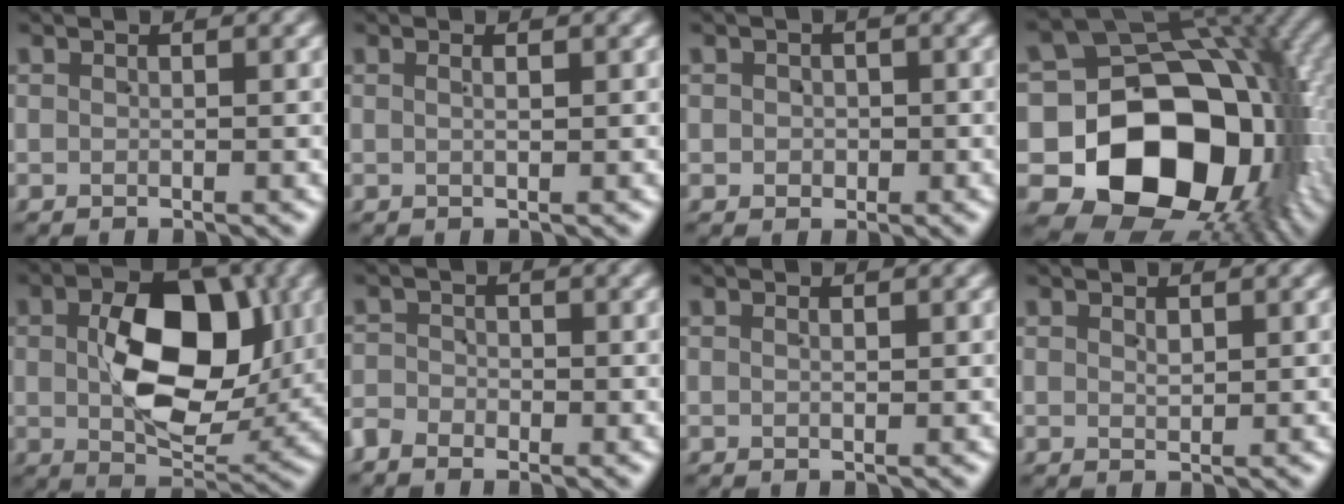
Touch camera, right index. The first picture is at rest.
{"total": 0.6, "force": [0.0, -0.1, 0.6], "torque": [-0.009, -0.002, 0.000]}
{"total": 1.5, "force": [-0.3, 1.4, 0.3], "torque": [0.002, -0.003, -0.002]}
{"total": 29.7, "force": [-3.7, 21.3, 20.3], "torque": [-0.365, -0.091, -0.036]}
{"total": 10.5, "force": [1.4, 6.3, 8.3], "torque": [-0.128, -0.008, 0.026]}
{"total": 2.1, "force": [-1.7, 1.3, -0.1], "torque": [0.007, -0.001, -0.038]}
{"total": 0.0}
{"total": 0.7, "force": [0.4, 0.3, 0.5], "torque": [-0.008, -0.003, 0.010]}